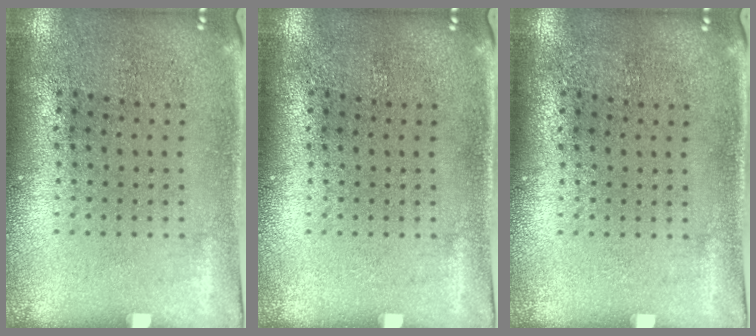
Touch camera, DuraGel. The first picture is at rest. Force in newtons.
{"total": 0.0}
{"total": 0.0}